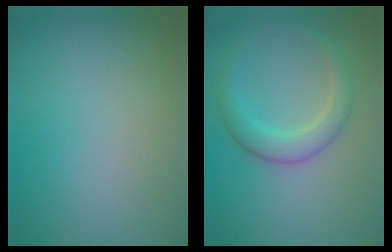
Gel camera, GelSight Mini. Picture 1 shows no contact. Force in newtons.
{"total": 3.3, "press": 3.3, "slide": 0.1}